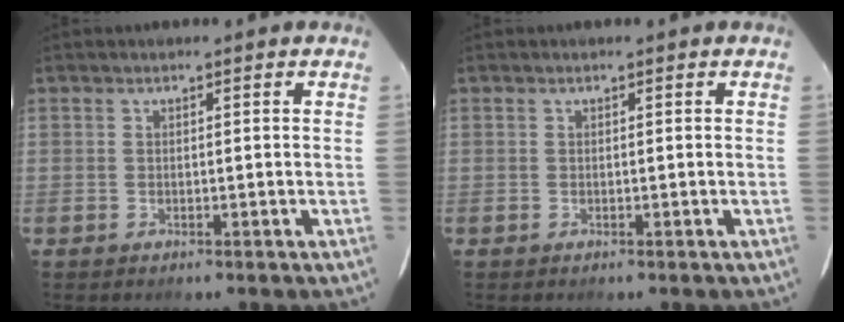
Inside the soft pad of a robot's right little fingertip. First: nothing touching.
{"total": 0.0}